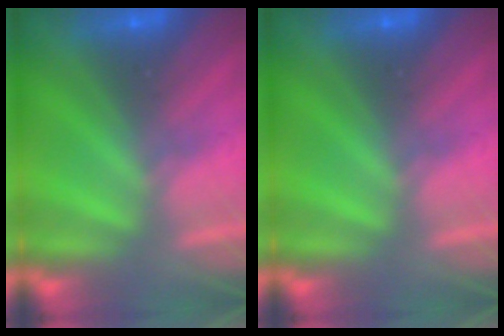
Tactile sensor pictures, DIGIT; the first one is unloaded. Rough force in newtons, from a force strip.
{"total": 0.0}